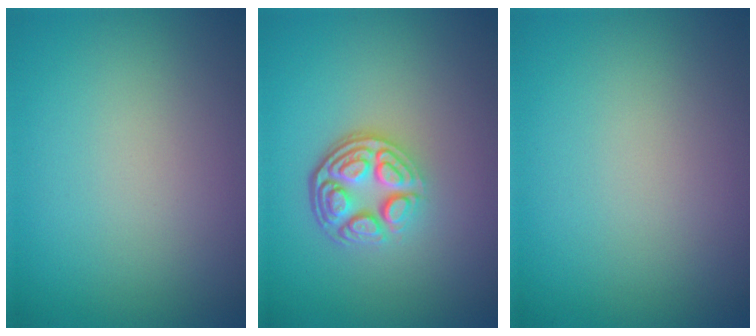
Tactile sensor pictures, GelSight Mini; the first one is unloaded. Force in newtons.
{"total": 4.8, "press": 3.5, "slide": 3.3}
{"total": 0.0}